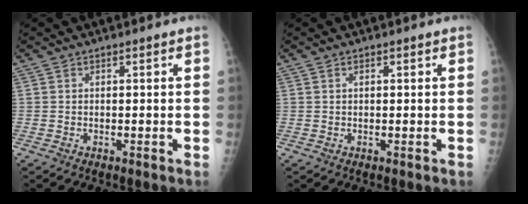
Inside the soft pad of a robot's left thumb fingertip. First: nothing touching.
{"total": 0.5, "force": [0.2, 0.3, 0.3], "torque": [-0.005, 0.000, 0.004]}